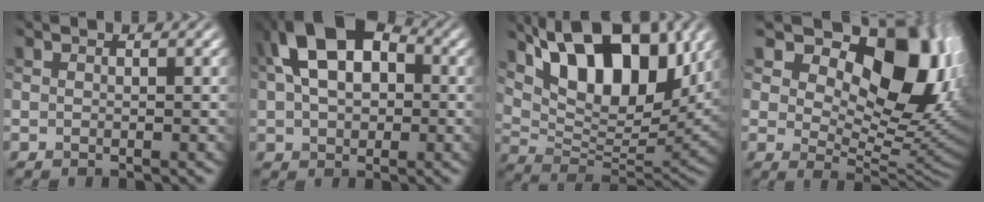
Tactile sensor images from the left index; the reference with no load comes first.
{"total": 11.7, "force": [2.5, 7.9, 8.2], "torque": [-0.137, 0.034, 0.024]}
{"total": 14.1, "force": [7.2, 6.7, 10.1], "torque": [-0.166, 0.006, 0.127]}
{"total": 13.5, "force": [5.4, 7.7, 9.7], "torque": [-0.121, 0.000, 0.089]}